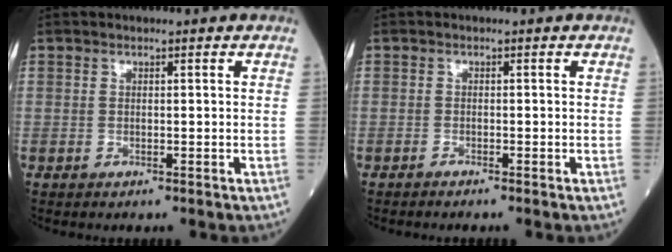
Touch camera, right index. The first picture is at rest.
{"total": 0.7, "force": [-0.6, -0.2, 0.2], "torque": [-0.006, 0.001, -0.011]}